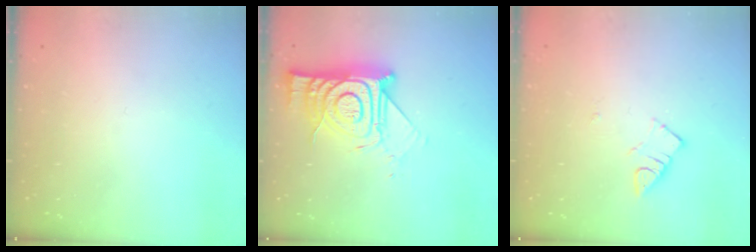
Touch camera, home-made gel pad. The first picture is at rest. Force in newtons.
{"total": 16.3, "press": 16.2, "slide": 1.5}
{"total": 2.8, "press": 2.7, "slide": 0.3}